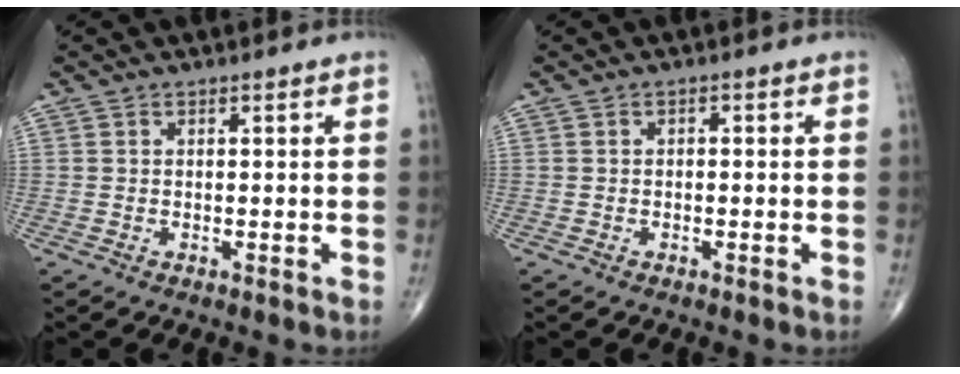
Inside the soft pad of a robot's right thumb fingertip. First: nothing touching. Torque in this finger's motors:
{"motor_torque": [-0.23, 0.08, 0.08, 0.14, 0.03]}